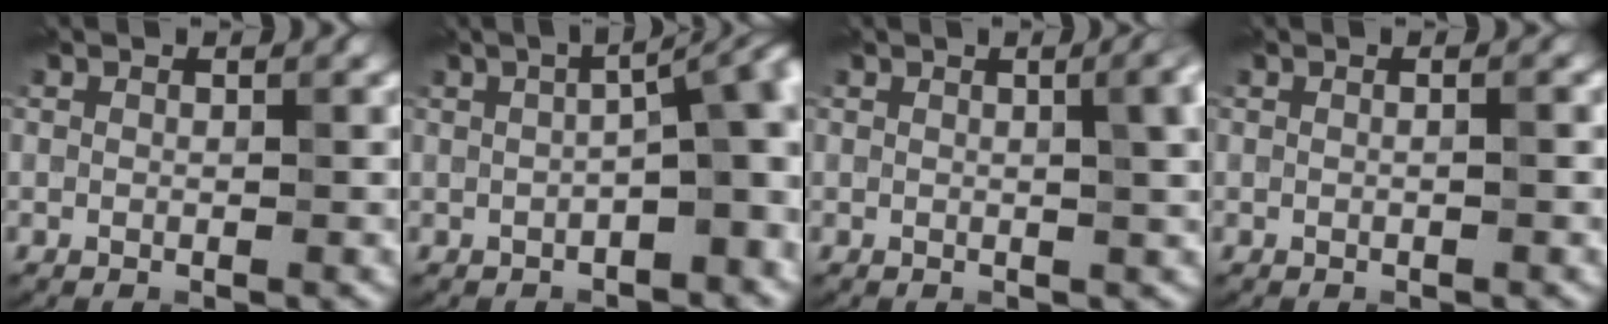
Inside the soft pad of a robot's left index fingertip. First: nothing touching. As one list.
[{"total": 6.8, "force": [-0.5, 1.9, 6.5], "torque": [-0.079, 0.017, -0.010]}, {"total": 5.3, "force": [1.0, 2.2, 4.7], "torque": [-0.025, 0.022, 0.010]}, {"total": 1.0, "force": [0.2, 0.3, 1.0], "torque": [-0.010, -0.003, -0.003]}]